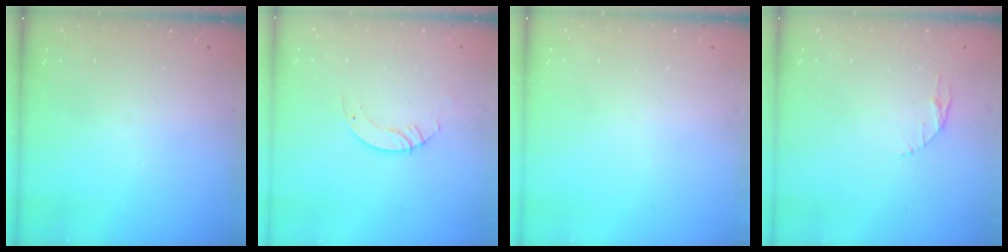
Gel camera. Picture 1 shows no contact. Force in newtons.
{"total": 3.3, "press": 3.3, "slide": 0.2}
{"total": 0.0}
{"total": 2.9, "press": 2.9, "slide": 0.4}